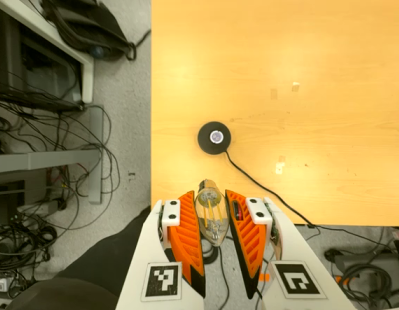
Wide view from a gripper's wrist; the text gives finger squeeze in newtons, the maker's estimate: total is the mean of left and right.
{"total": 12.8, "left": 13.5, "right": 12.1}